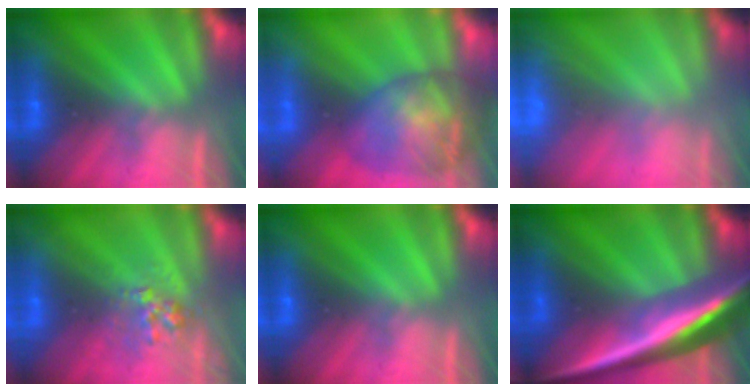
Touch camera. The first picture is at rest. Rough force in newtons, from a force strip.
{"total": 5.9}
{"total": 6.1}
{"total": 2.7}
{"total": 0.0}
{"total": 7.1}